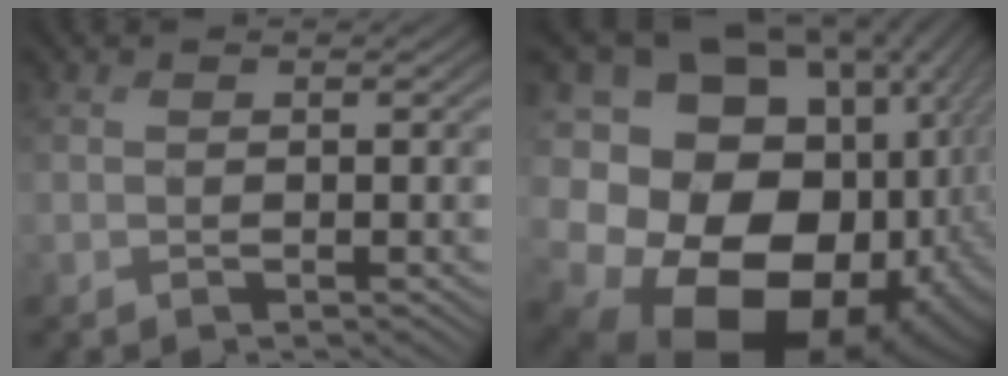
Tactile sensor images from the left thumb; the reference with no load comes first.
{"total": 23.1, "force": [-7.1, 18.4, 12.1], "torque": [-0.248, -0.034, -0.112]}